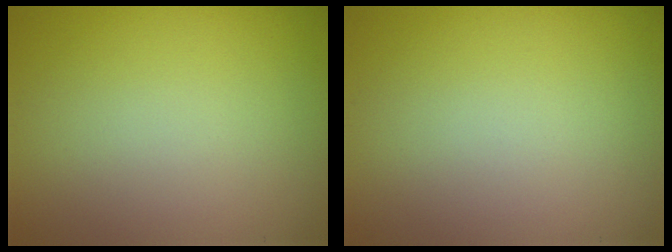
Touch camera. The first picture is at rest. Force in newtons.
{"total": 0.0}